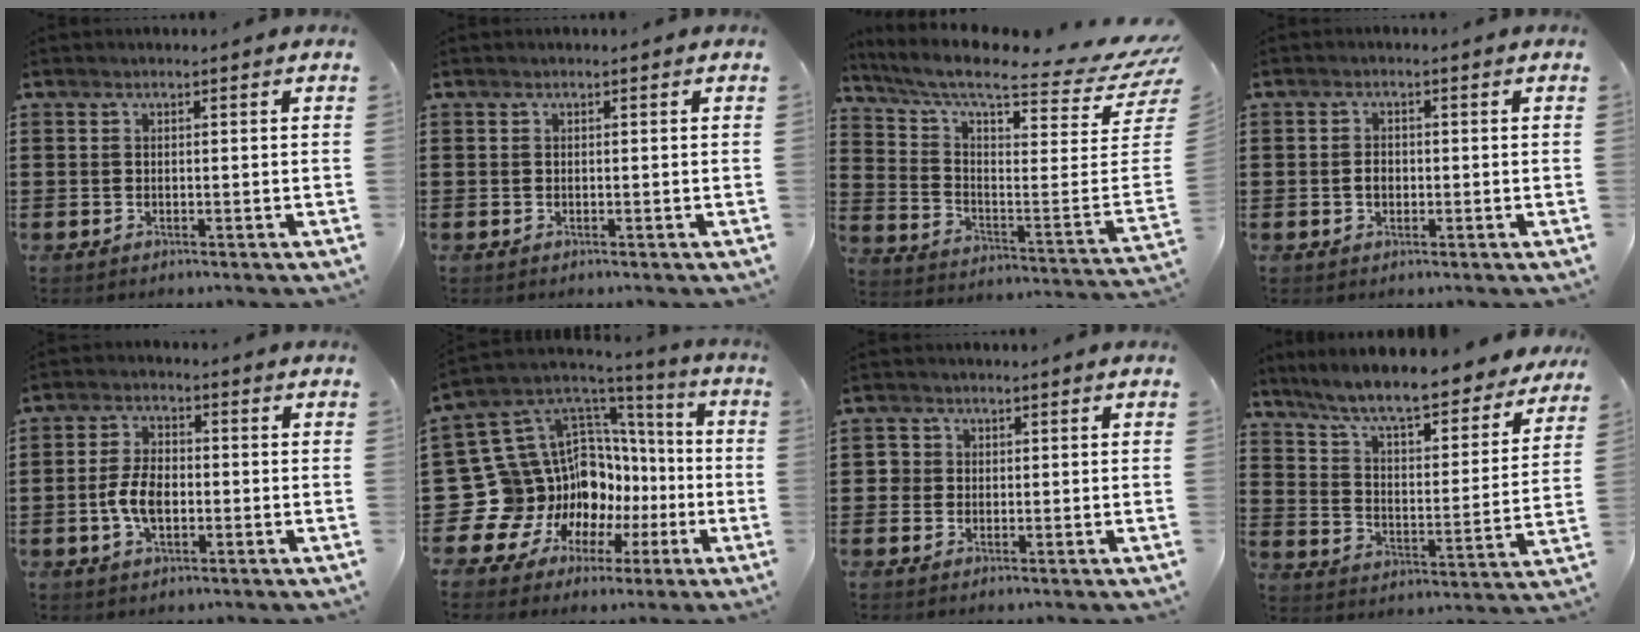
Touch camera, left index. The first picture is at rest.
{"total": 0.0}
{"total": 7.8, "force": [6.1, 0.4, 4.8], "torque": [-0.104, -0.063, 0.096]}
{"total": 2.0, "force": [-0.2, 1.3, 1.5], "torque": [-0.030, 0.006, -0.005]}
{"total": 5.6, "force": [-1.0, 3.0, 4.6], "torque": [-0.101, 0.001, -0.024]}
{"total": 16.9, "force": [-3.1, 15.0, 7.2], "torque": [-0.191, -0.054, -0.002]}
{"total": 2.0, "force": [0.3, 2.0, 0.2], "torque": [-0.014, 0.010, 0.003]}
{"total": 8.2, "force": [7.3, 0.3, 3.8], "torque": [-0.102, -0.050, 0.121]}